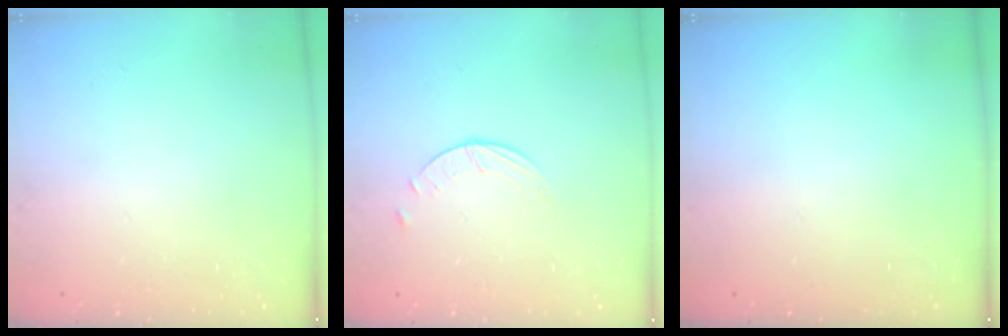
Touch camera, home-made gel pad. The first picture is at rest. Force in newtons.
{"total": 0.9, "press": 0.9, "slide": 0.1}
{"total": 0.0}